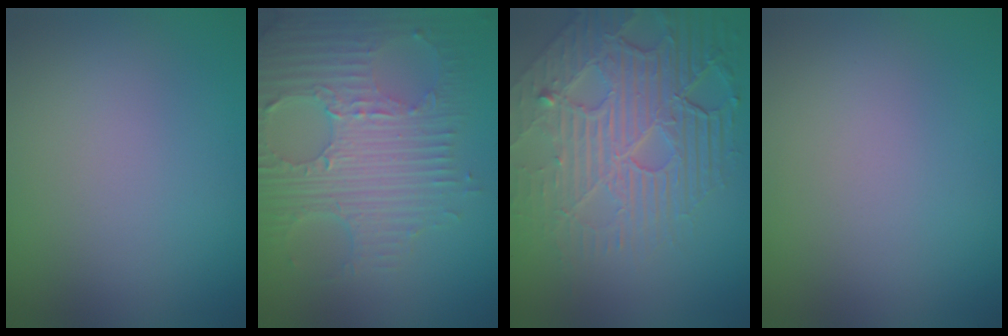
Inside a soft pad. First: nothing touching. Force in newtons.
{"total": 8.1, "press": 5.7, "slide": 5.7}
{"total": 8.6, "press": 5.8, "slide": 6.4}
{"total": 0.0}